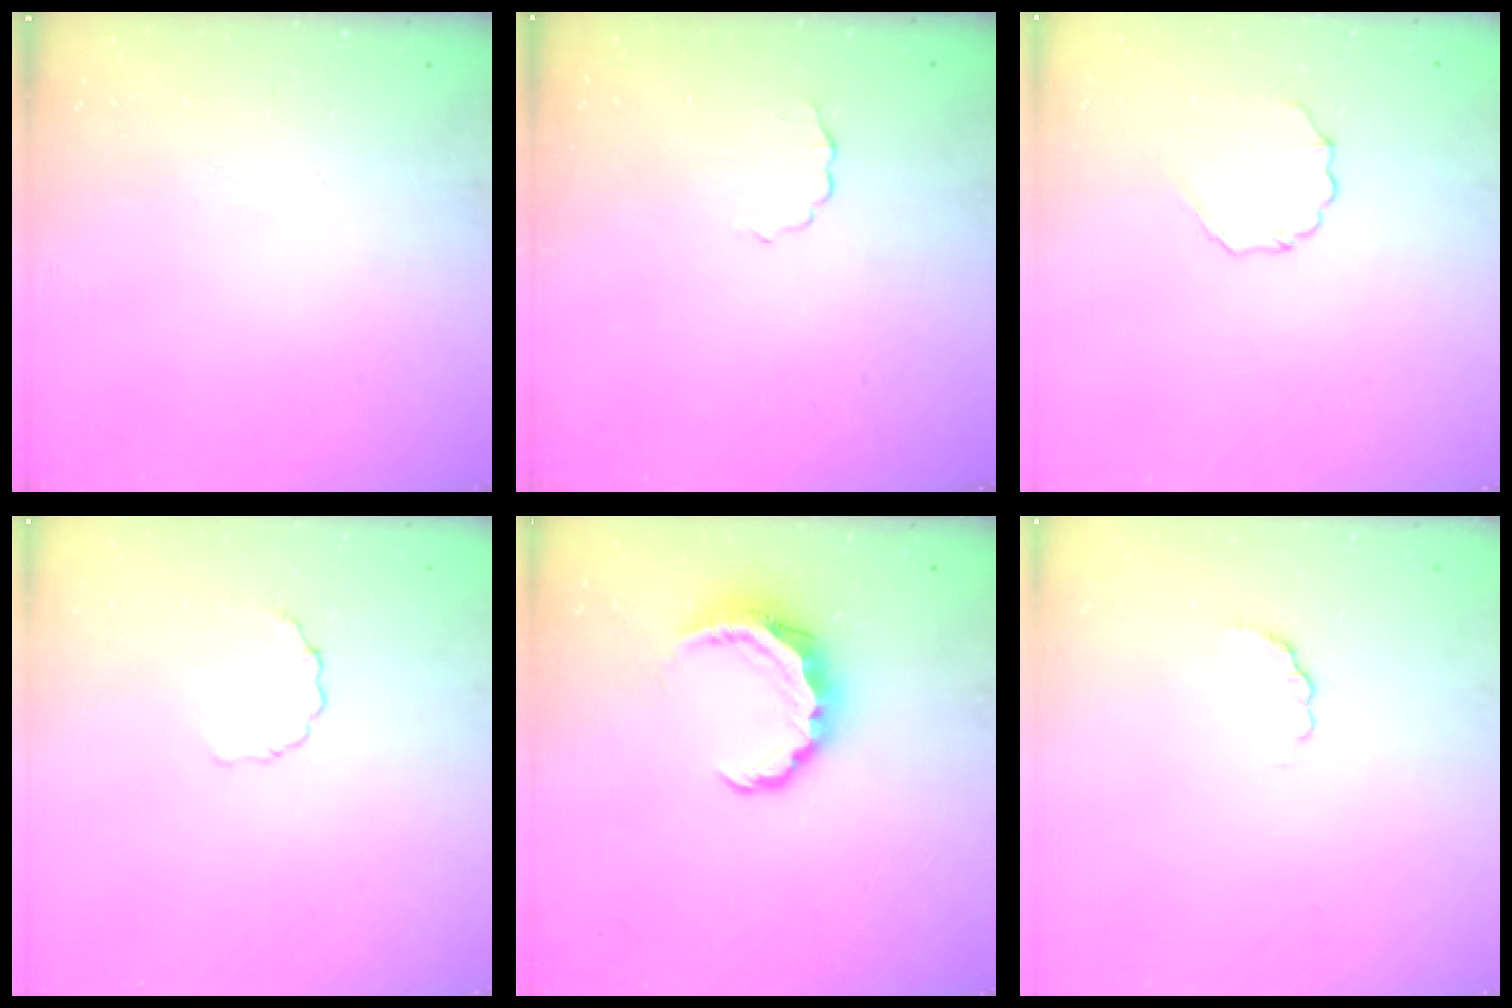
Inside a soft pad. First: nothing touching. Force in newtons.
{"total": 2.2, "press": 2.2, "slide": 0.6}
{"total": 3.8, "press": 3.5, "slide": 1.3}
{"total": 2.7, "press": 2.5, "slide": 1.0}
{"total": 8.4, "press": 8.3, "slide": 1.3}
{"total": 1.8, "press": 1.6, "slide": 0.8}